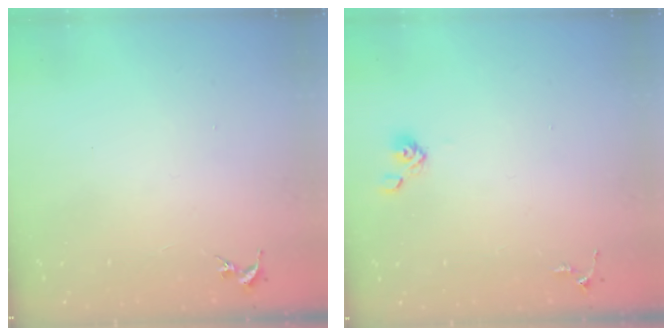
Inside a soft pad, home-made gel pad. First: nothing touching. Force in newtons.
{"total": 3.9, "press": 3.6, "slide": 1.5}